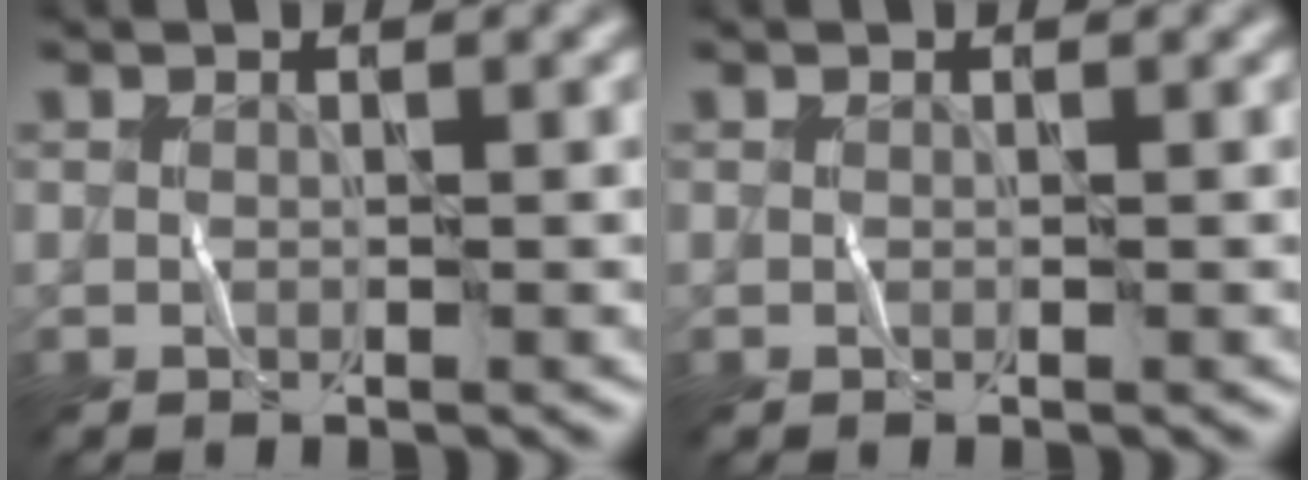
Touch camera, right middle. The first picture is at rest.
{"total": 0.0}